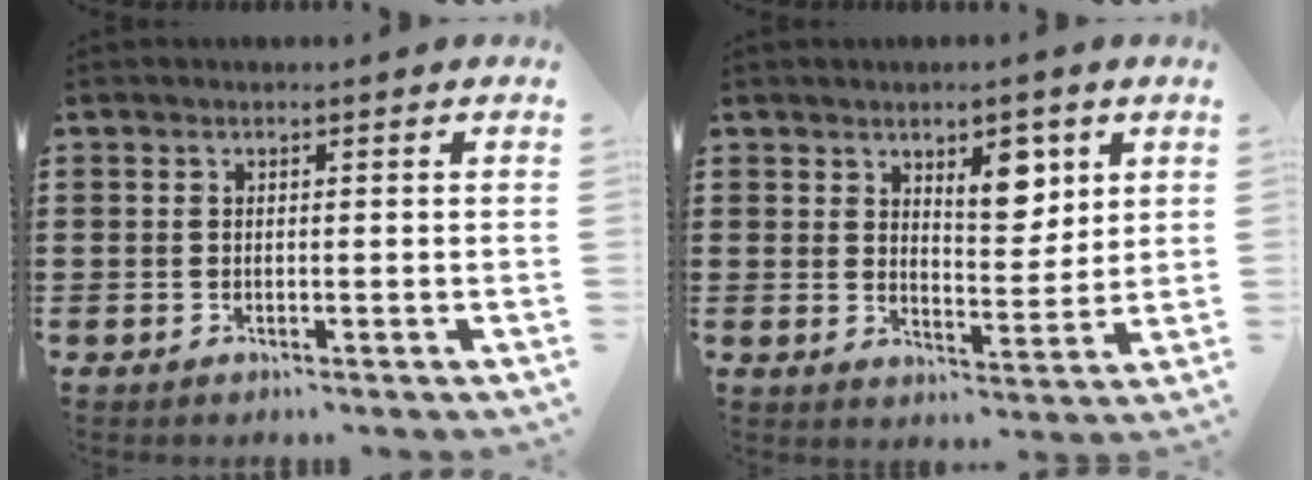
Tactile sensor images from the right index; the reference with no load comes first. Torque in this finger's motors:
{"motor_torque": [0.24, 0.32, 0.26, 0.04]}